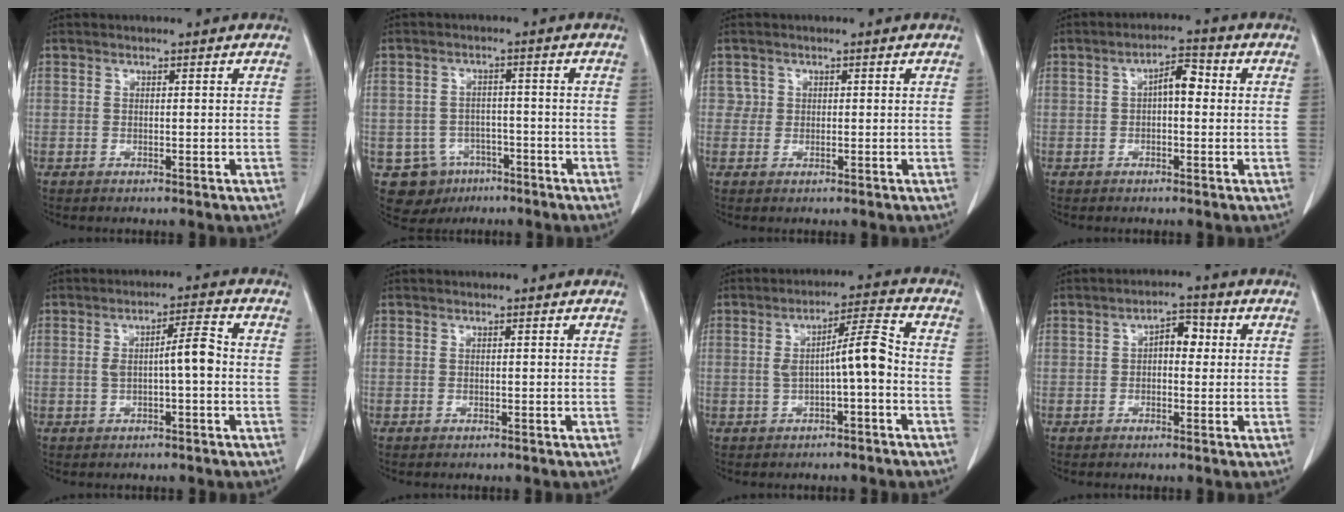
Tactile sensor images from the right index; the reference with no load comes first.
{"total": 7.3, "force": [-3.7, 6.2, 1.0], "torque": [-0.020, 0.009, -0.046]}
{"total": 1.3, "force": [0.4, 1.3, -0.1], "torque": [0.013, 0.005, 0.005]}
{"total": 4.2, "force": [0.4, 1.7, 3.8], "torque": [-0.061, 0.020, 0.004]}
{"total": 5.0, "force": [-0.3, 0.6, 4.9], "torque": [-0.081, 0.017, 0.000]}
{"total": 0.0}
{"total": 6.2, "force": [-0.8, 0.4, 6.2], "torque": [-0.098, 0.023, -0.010]}
{"total": 3.9, "force": [0.4, 2.1, 3.3], "torque": [-0.048, 0.018, 0.003]}